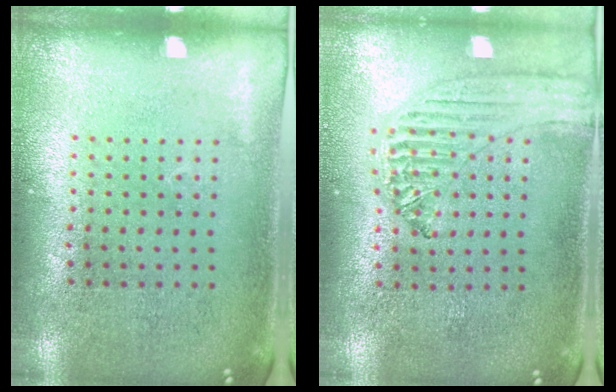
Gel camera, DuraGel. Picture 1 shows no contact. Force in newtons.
{"total": 1.2, "press": 1.2, "slide": 0.1}